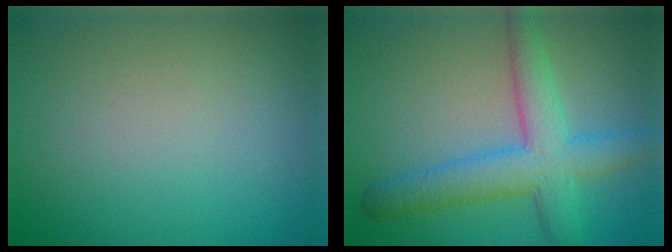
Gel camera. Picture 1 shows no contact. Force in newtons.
{"total": 6.1, "press": 6.1, "slide": 0.2}